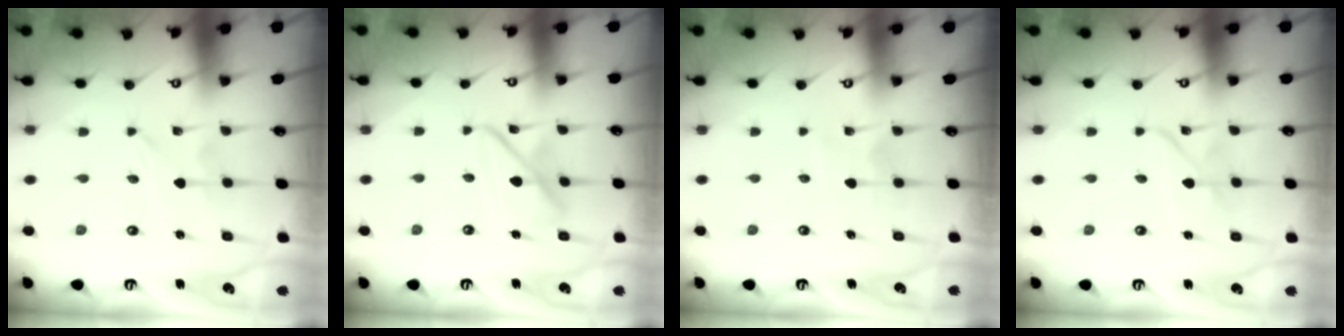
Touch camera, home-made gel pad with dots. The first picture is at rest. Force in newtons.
{"total": 10.4, "press": 10.4, "slide": 1.0}
{"total": 1.7, "press": 1.6, "slide": 0.2}
{"total": 2.5, "press": 2.5, "slide": 0.2}